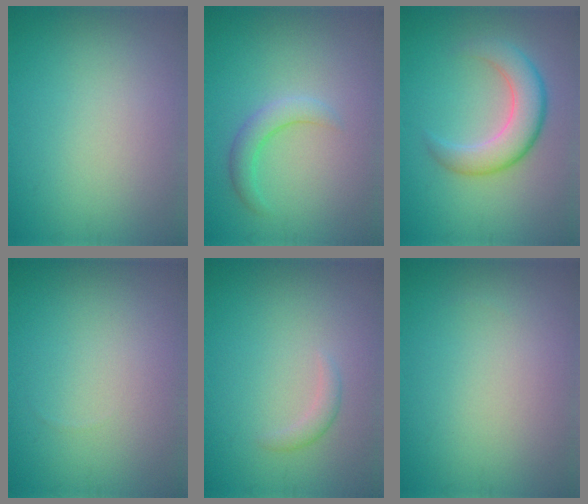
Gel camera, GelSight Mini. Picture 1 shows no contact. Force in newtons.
{"total": 2.3, "press": 2.2, "slide": 0.2}
{"total": 5.0, "press": 5.0, "slide": 0.2}
{"total": 0.0}
{"total": 1.1, "press": 1.1, "slide": 0.1}
{"total": 0.0}